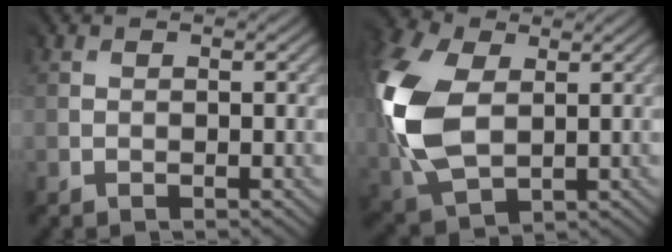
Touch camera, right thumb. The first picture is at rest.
{"total": 12.3, "force": [1.9, 8.7, 8.5], "torque": [-0.268, -0.002, 0.045]}